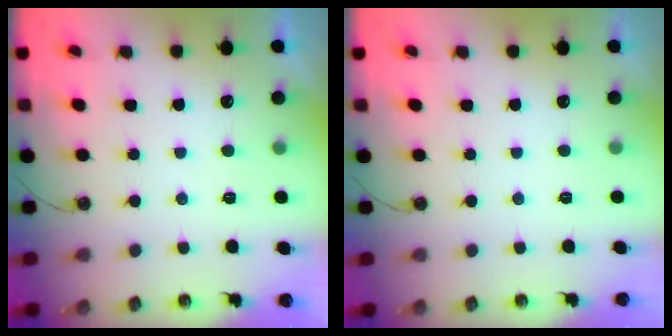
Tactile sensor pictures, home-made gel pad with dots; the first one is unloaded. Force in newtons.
{"total": 0.0}